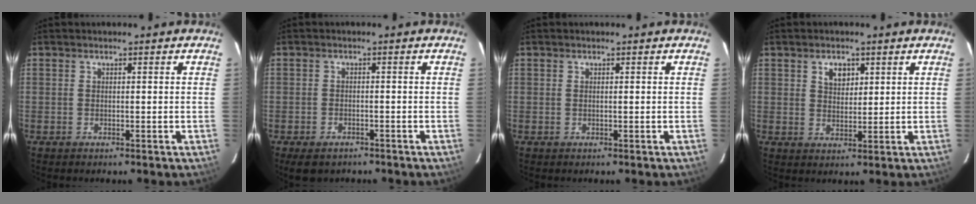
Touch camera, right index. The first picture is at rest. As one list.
[{"total": 4.8, "force": [-3.5, 2.7, 2.0], "torque": [-0.052, -0.010, -0.050]}, {"total": 0.0}, {"total": 3.9, "force": [1.8, 2.6, 2.2], "torque": [-0.030, 0.006, 0.033]}]